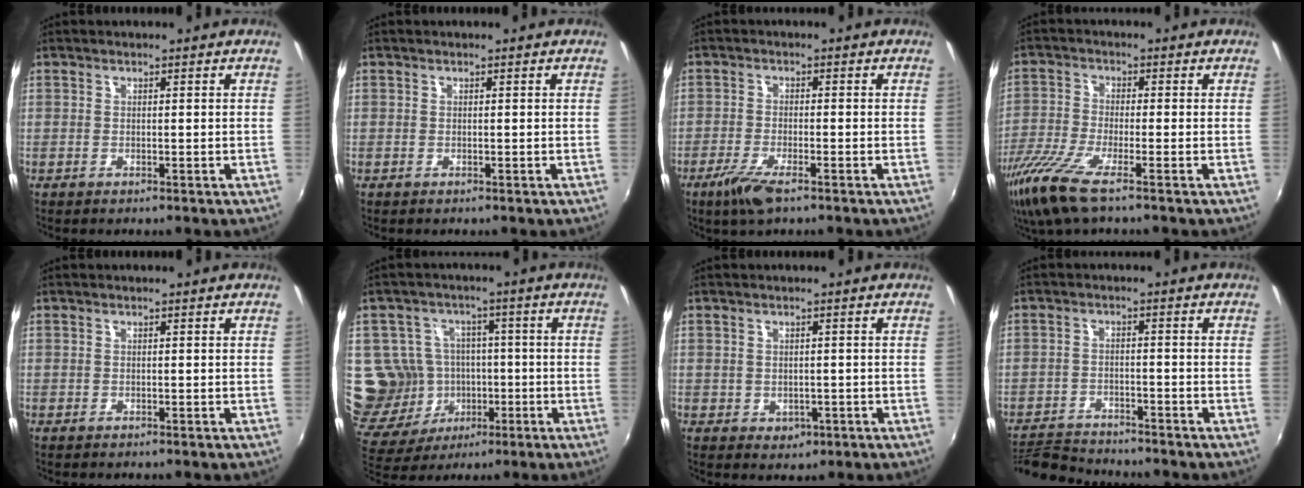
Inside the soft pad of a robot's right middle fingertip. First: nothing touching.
{"total": 0.0}
{"total": 5.5, "force": [-3.6, 0.9, 4.0], "torque": [-0.099, -0.013, -0.071]}
{"total": 9.4, "force": [-6.5, 1.1, 6.8], "torque": [-0.162, -0.032, -0.130]}
{"total": 0.0}
{"total": 13.8, "force": [-1.4, 12.5, 5.5], "torque": [-0.147, 0.002, -0.007]}
{"total": 2.4, "force": [-0.3, 2.2, 0.9], "torque": [-0.016, -0.002, 0.001]}
{"total": 8.5, "force": [-8.2, 1.7, 1.6], "torque": [-0.060, -0.004, -0.144]}